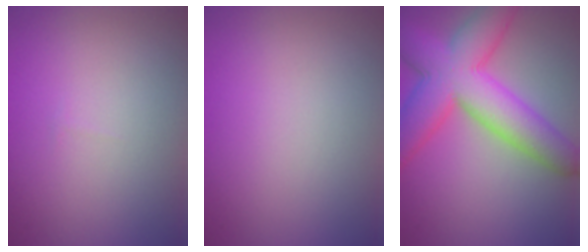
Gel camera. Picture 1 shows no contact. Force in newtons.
{"total": 0.0}
{"total": 10.3, "press": 10.3, "slide": 0.3}